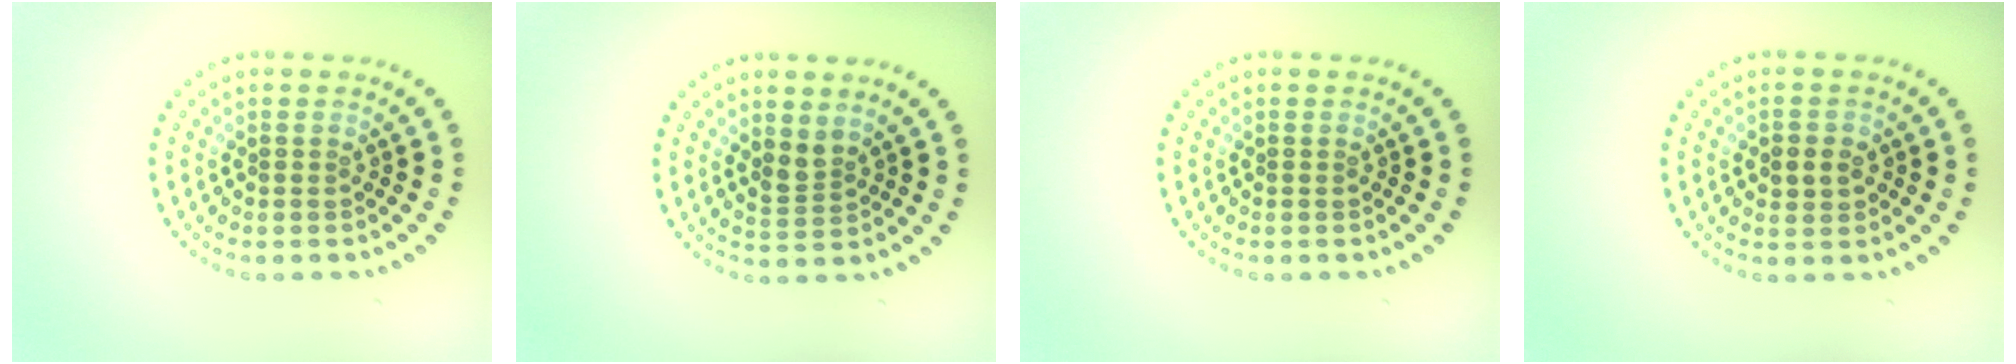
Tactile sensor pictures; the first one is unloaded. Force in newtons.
{"total": 1.7, "press": 1.3, "slide": 1.1}
{"total": 0.0}
{"total": 2.1, "press": 2.0, "slide": 0.4}